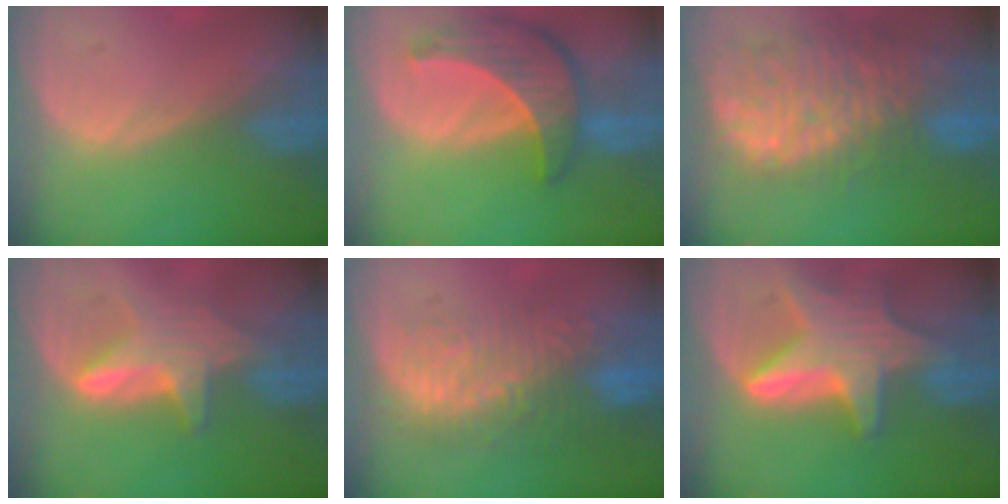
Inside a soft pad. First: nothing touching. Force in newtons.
{"total": 8.7, "press": 7.9, "slide": 3.7}
{"total": 14.0, "press": 11.7, "slide": 7.7}
{"total": 5.8, "press": 5.7, "slide": 0.9}
{"total": 10.9, "press": 9.6, "slide": 5.2}
{"total": 9.5, "press": 9.5, "slide": 0.7}